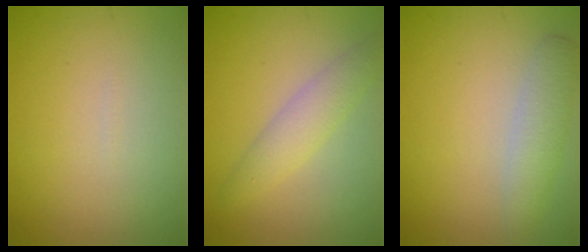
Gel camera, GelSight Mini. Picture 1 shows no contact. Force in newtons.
{"total": 2.8, "press": 2.8, "slide": 0.1}
{"total": 2.7, "press": 2.7, "slide": 0.1}